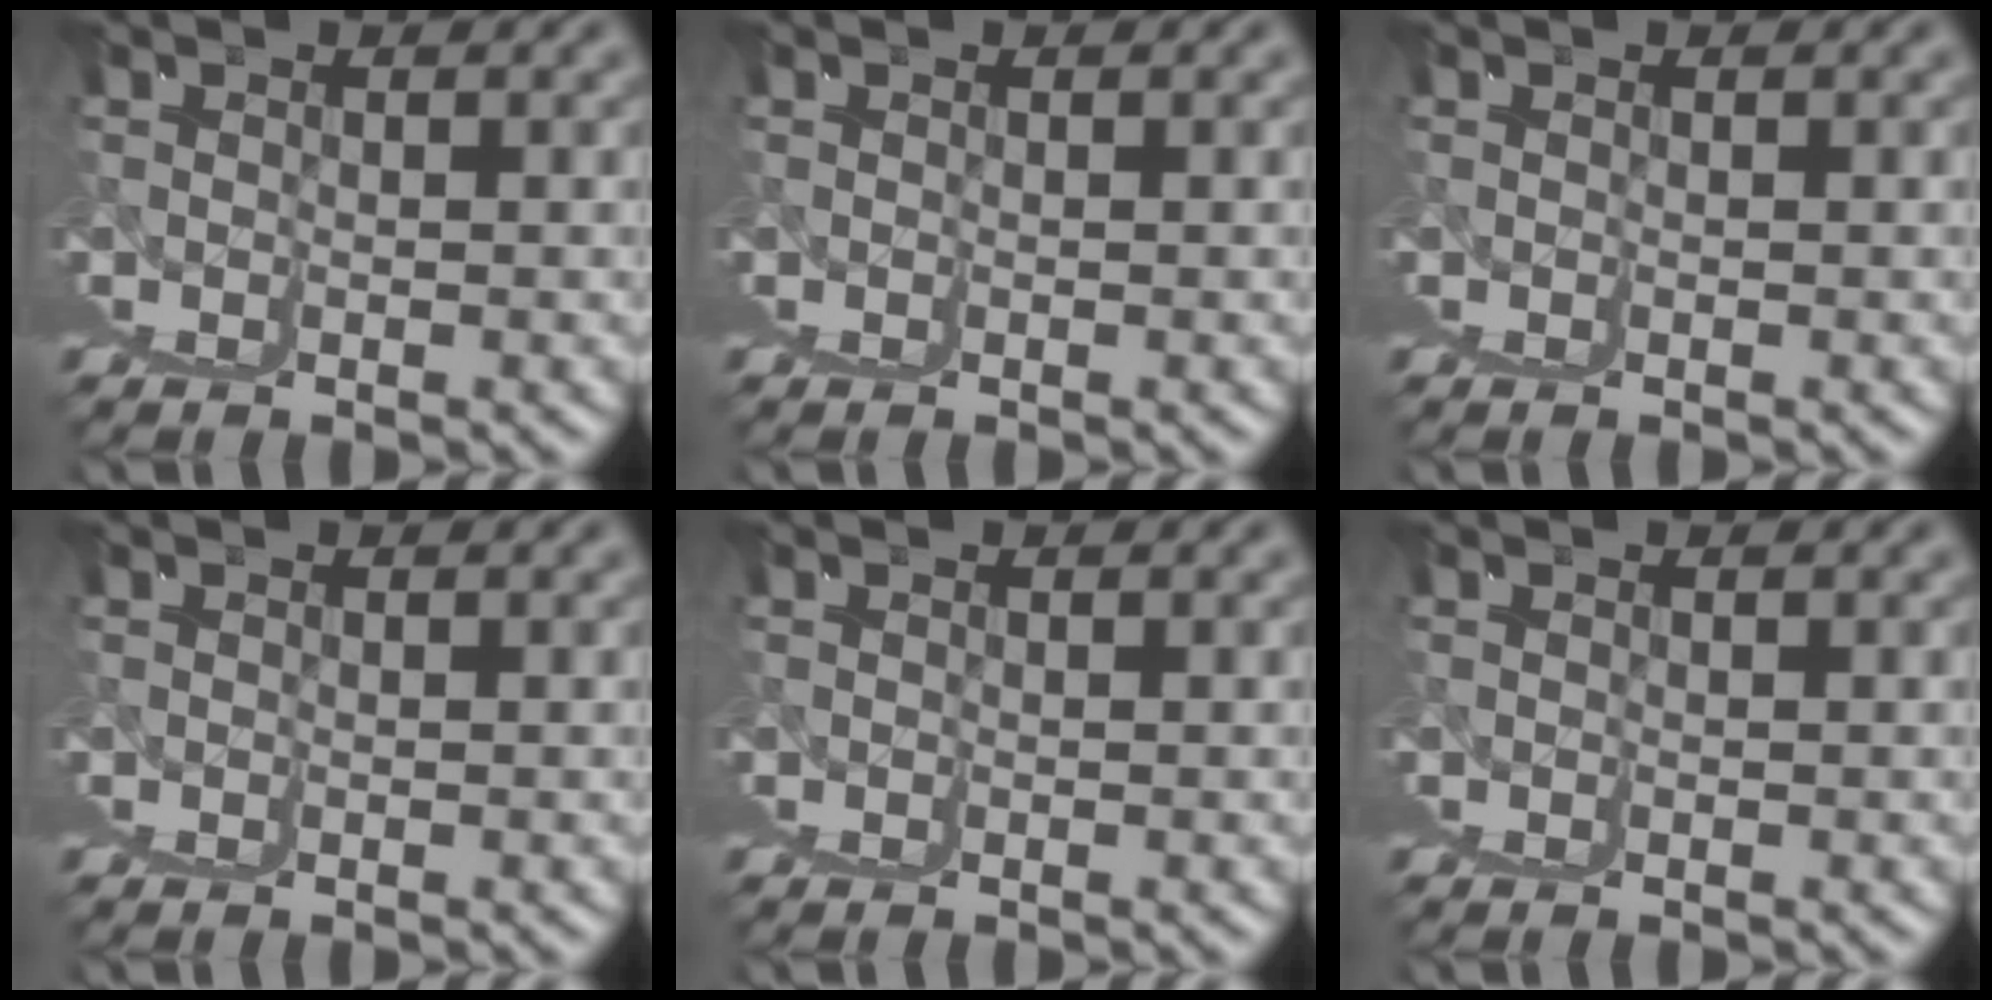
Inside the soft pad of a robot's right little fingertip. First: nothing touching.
{"total": 0.0}
{"total": 0.0}
{"total": 0.0}
{"total": 0.0}
{"total": 0.0}